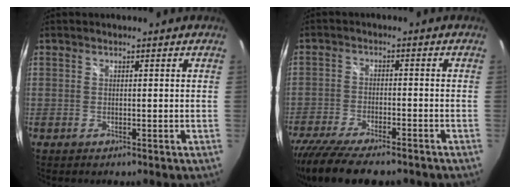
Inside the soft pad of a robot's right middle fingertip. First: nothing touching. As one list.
[{"total": 15.4, "force": [-12.7, 3.8, 7.9], "torque": [-0.168, -0.048, -0.207]}]